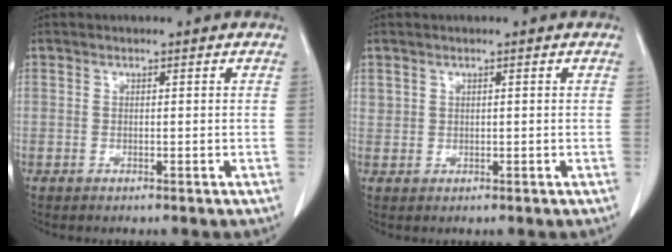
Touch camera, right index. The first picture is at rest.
{"total": 1.9, "force": [0.6, 1.7, 0.5], "torque": [-0.014, 0.016, 0.020]}